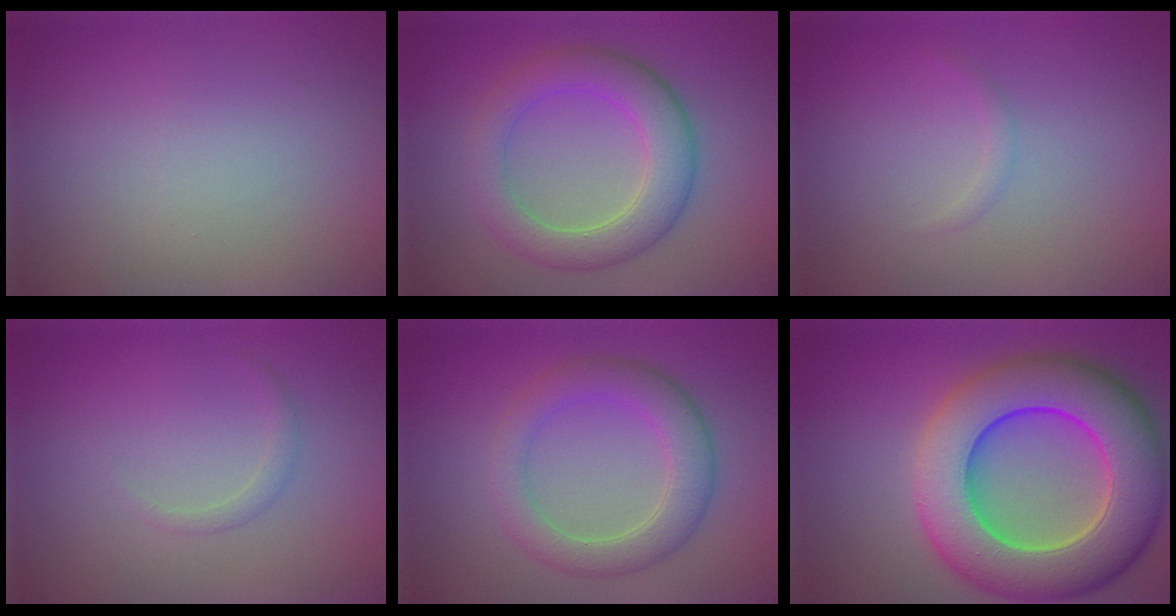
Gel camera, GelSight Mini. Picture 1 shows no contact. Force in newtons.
{"total": 5.6, "press": 5.6, "slide": 0.4}
{"total": 0.7, "press": 0.7, "slide": 0.1}
{"total": 0.9, "press": 0.9, "slide": 0.1}
{"total": 4.5, "press": 4.5, "slide": 0.4}
{"total": 13.2, "press": 13.1, "slide": 2.1}